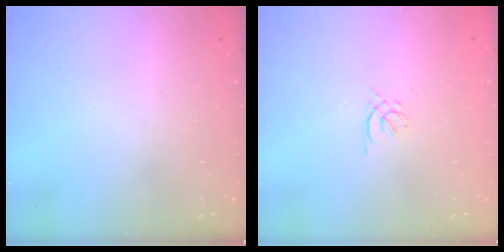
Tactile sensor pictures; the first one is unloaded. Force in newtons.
{"total": 1.6, "press": 1.5, "slide": 0.5}